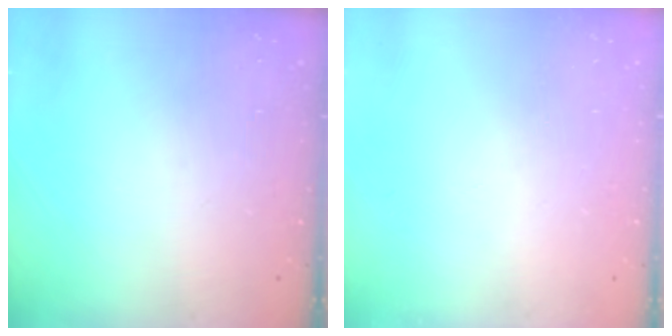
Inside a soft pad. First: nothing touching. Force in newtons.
{"total": 0.0}